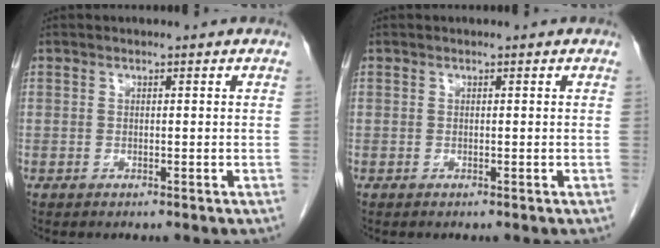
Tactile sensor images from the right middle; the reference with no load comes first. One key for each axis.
{"total": 0.0}